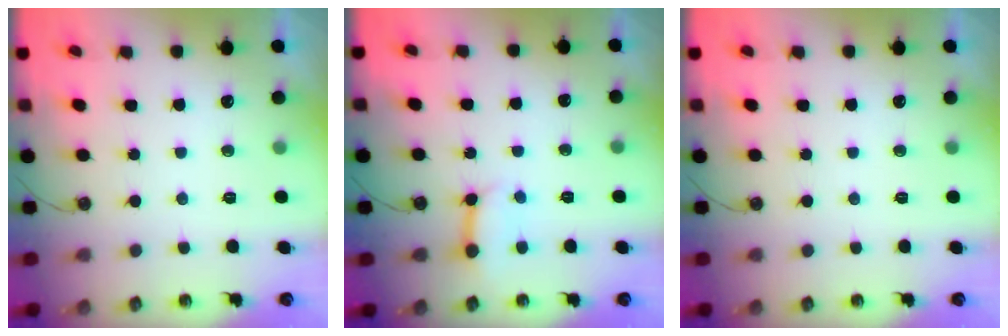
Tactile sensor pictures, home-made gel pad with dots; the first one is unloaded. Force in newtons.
{"total": 6.8, "press": 6.7, "slide": 0.9}
{"total": 0.0}